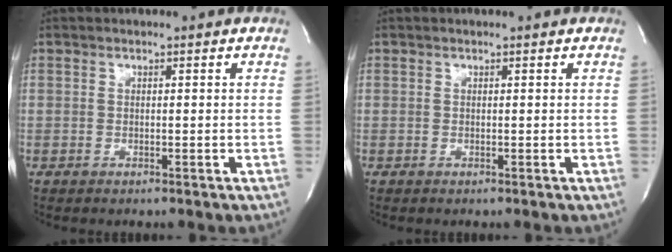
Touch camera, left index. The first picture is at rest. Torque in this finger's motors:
{"motor_torque": [0.12, 0.00, -0.03, -0.01]}